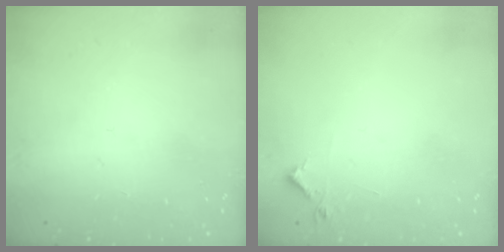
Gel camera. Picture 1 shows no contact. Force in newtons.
{"total": 3.9, "press": 3.8, "slide": 0.6}